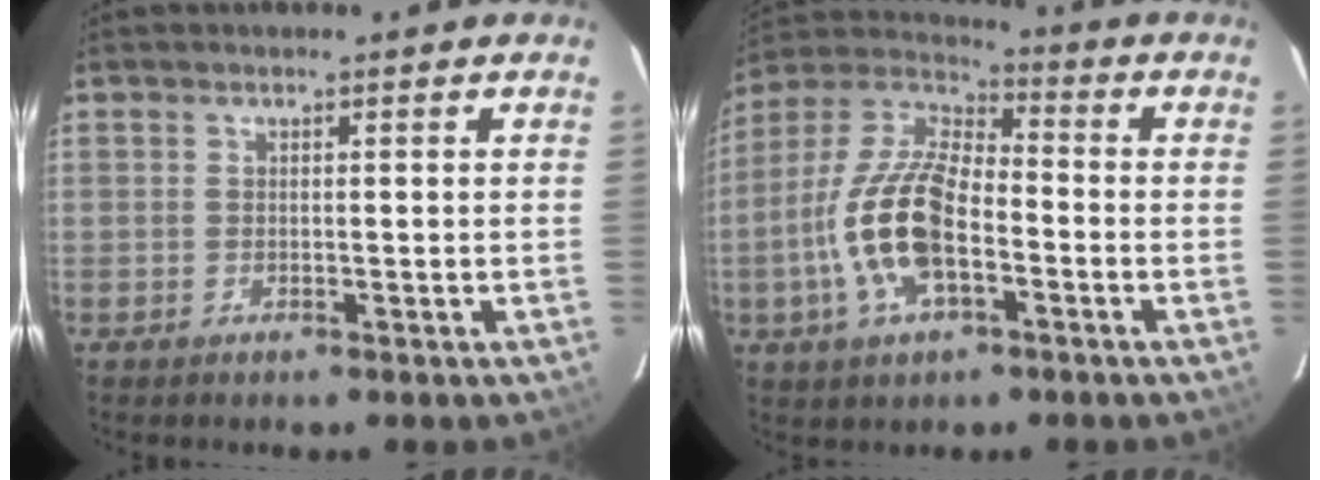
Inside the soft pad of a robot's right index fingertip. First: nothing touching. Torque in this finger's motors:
{"motor_torque": [2.14, 0.00, 1.05, 0.12]}